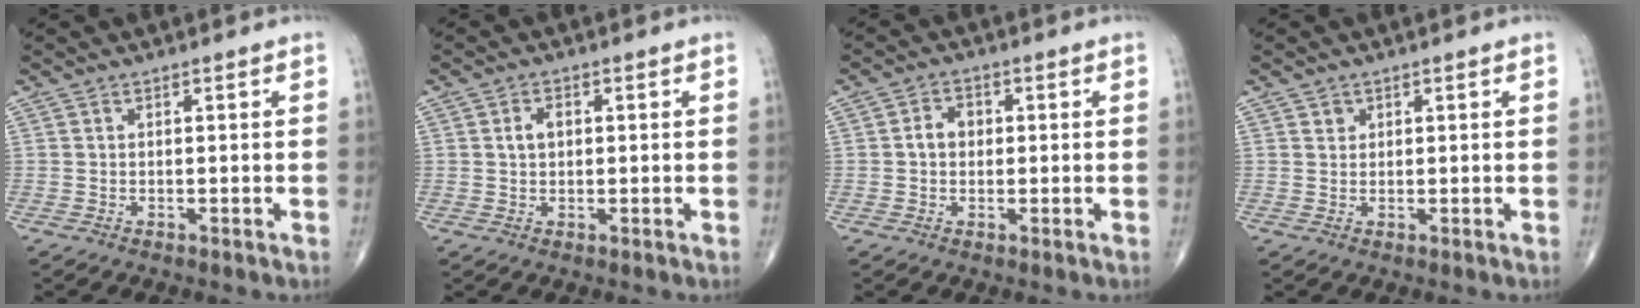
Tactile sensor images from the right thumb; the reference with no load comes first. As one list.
[{"total": 2.8, "force": [0.5, 1.9, 2.0], "torque": [-0.033, 0.006, 0.009]}, {"total": 3.7, "force": [0.2, 2.9, 2.3], "torque": [-0.030, 0.012, -0.002]}, {"total": 1.3, "force": [0.7, 1.1, 0.3], "torque": [0.007, -0.003, 0.009]}]